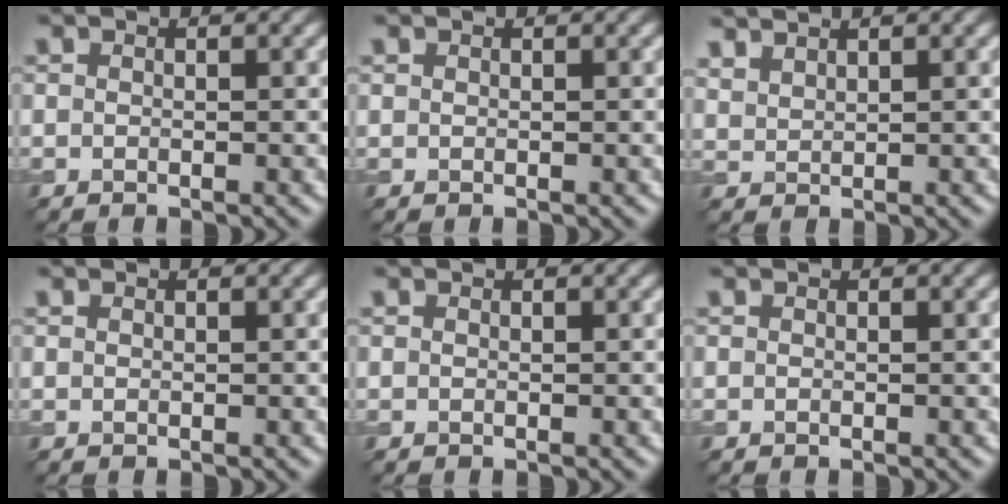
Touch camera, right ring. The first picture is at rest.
{"total": 0.0}
{"total": 2.0, "force": [1.9, 0.4, 0.6], "torque": [-0.012, 0.007, 0.040]}
{"total": 0.0}
{"total": 0.0}
{"total": 0.0}